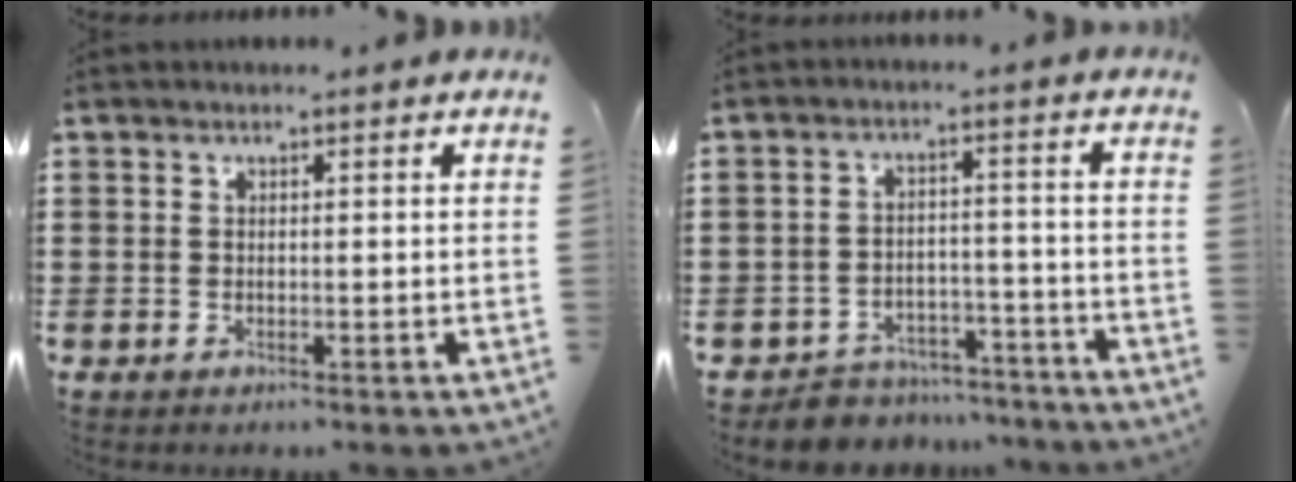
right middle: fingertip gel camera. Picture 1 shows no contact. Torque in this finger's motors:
{"motor_torque": [0.45, -0.42, 0.09, 0.04]}